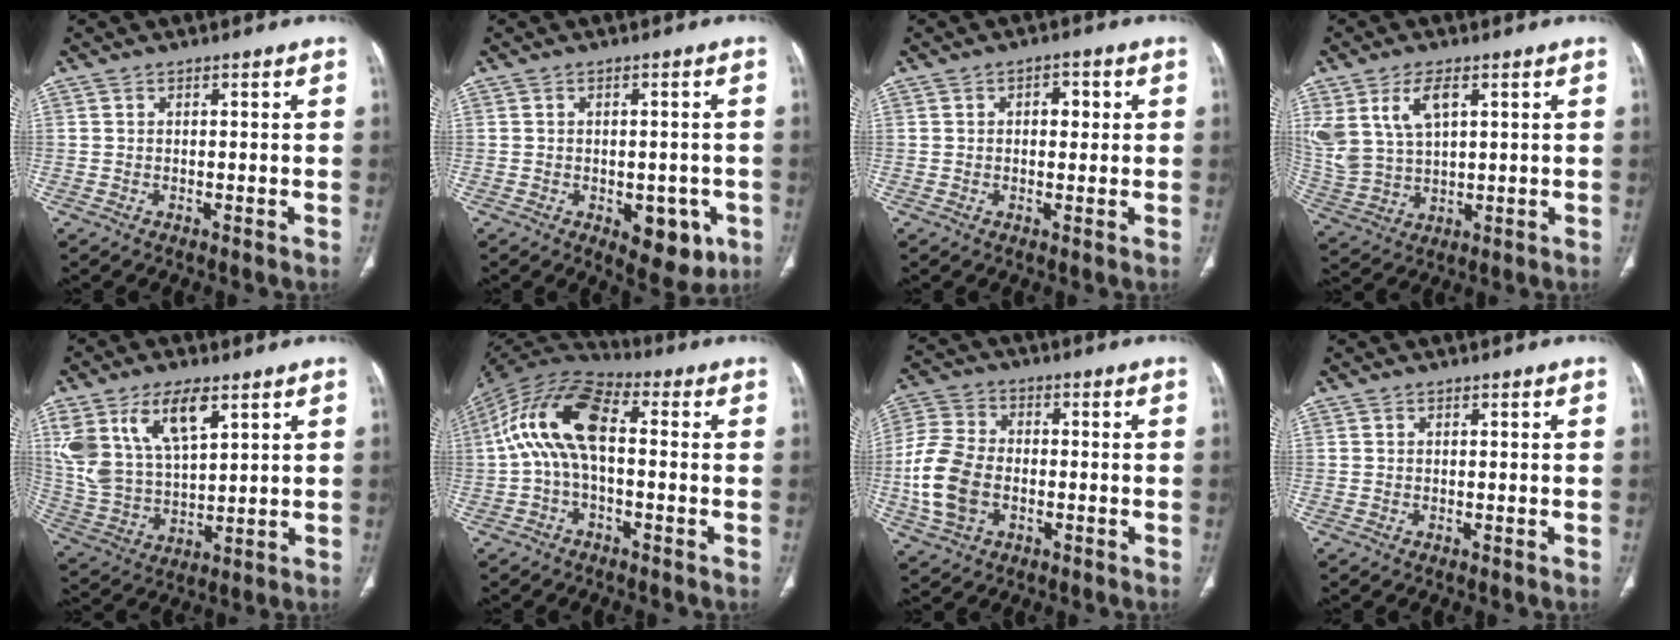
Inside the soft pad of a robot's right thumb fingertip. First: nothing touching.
{"total": 8.2, "force": [-2.9, 4.6, 6.1], "torque": [-0.045, 0.005, -0.025]}
{"total": 3.5, "force": [0.8, 2.2, 2.6], "torque": [-0.022, 0.002, 0.009]}
{"total": 11.5, "force": [4.8, 6.5, 8.2], "torque": [-0.176, -0.010, 0.110]}
{"total": 15.6, "force": [7.6, 7.6, 11.3], "torque": [-0.214, -0.020, 0.160]}
{"total": 14.1, "force": [0.3, 7.0, 12.2], "torque": [-0.236, 0.043, -0.006]}
{"total": 12.5, "force": [-2.5, 8.7, 8.7], "torque": [-0.183, 0.014, -0.048]}
{"total": 0.0}